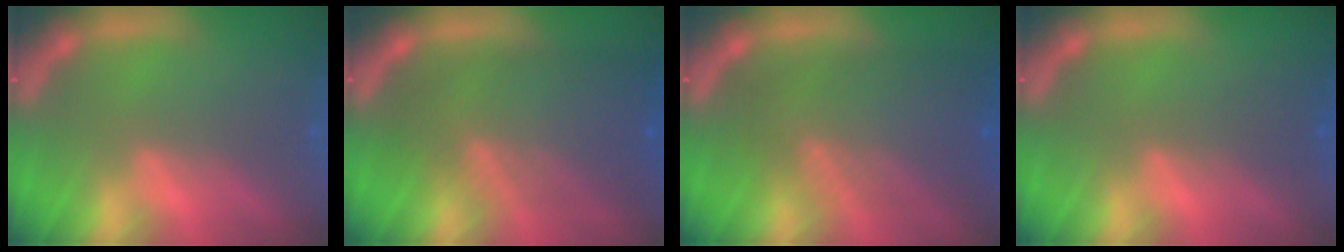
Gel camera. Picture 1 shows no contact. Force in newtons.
{"total": 8.6}
{"total": 8.0}
{"total": 1.5}